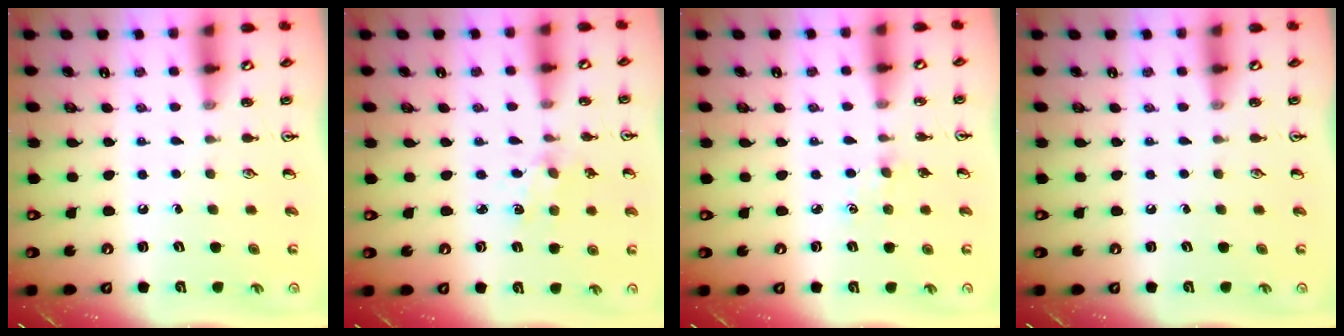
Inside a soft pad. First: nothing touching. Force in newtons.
{"total": 1.7, "press": 1.7, "slide": 0.1}
{"total": 2.0, "press": 2.0, "slide": 0.3}
{"total": 0.0}